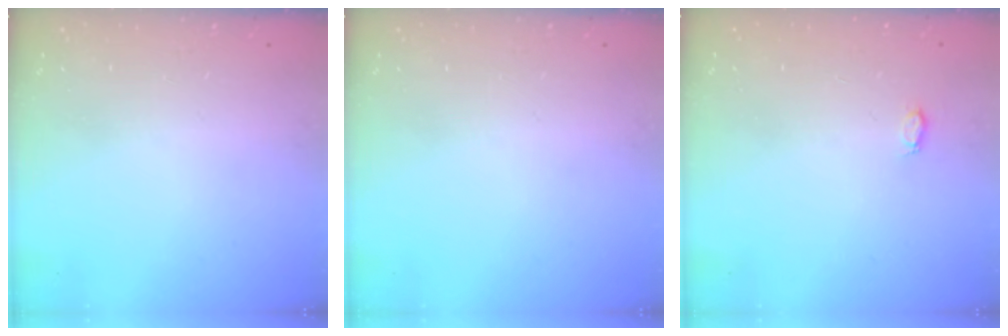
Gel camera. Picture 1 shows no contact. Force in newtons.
{"total": 0.0}
{"total": 2.7, "press": 2.7, "slide": 0.3}